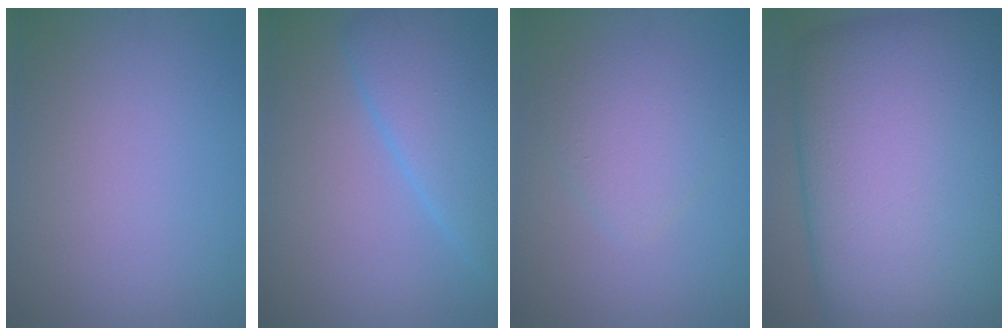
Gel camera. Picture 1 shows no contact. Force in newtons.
{"total": 5.9, "press": 5.9, "slide": 0.2}
{"total": 2.9, "press": 2.9, "slide": 0.2}
{"total": 21.9, "press": 21.8, "slide": 0.9}